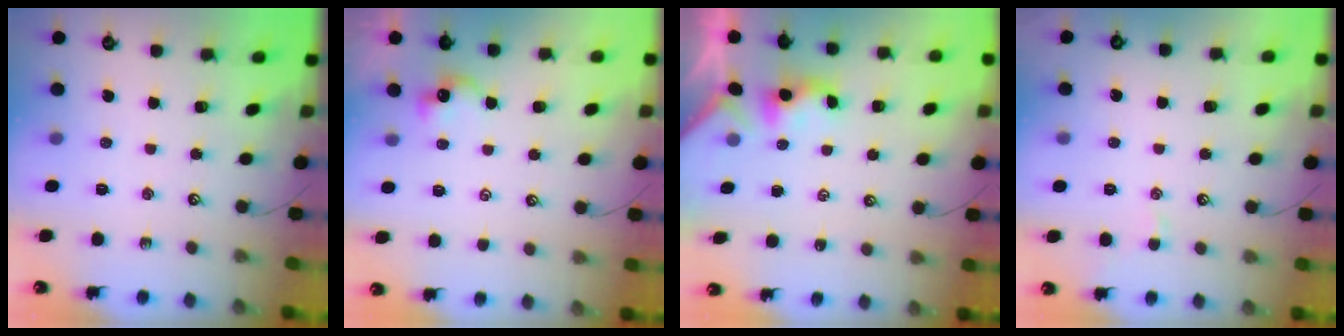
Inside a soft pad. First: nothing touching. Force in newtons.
{"total": 2.5, "press": 2.5, "slide": 0.1}
{"total": 1.1, "press": 1.0, "slide": 0.4}
{"total": 1.0, "press": 0.8, "slide": 0.4}